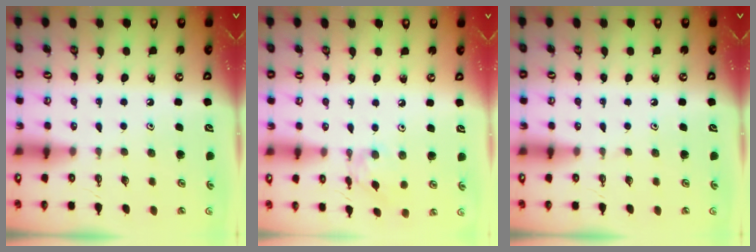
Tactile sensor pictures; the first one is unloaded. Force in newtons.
{"total": 3.2, "press": 3.2, "slide": 0.2}
{"total": 0.0}